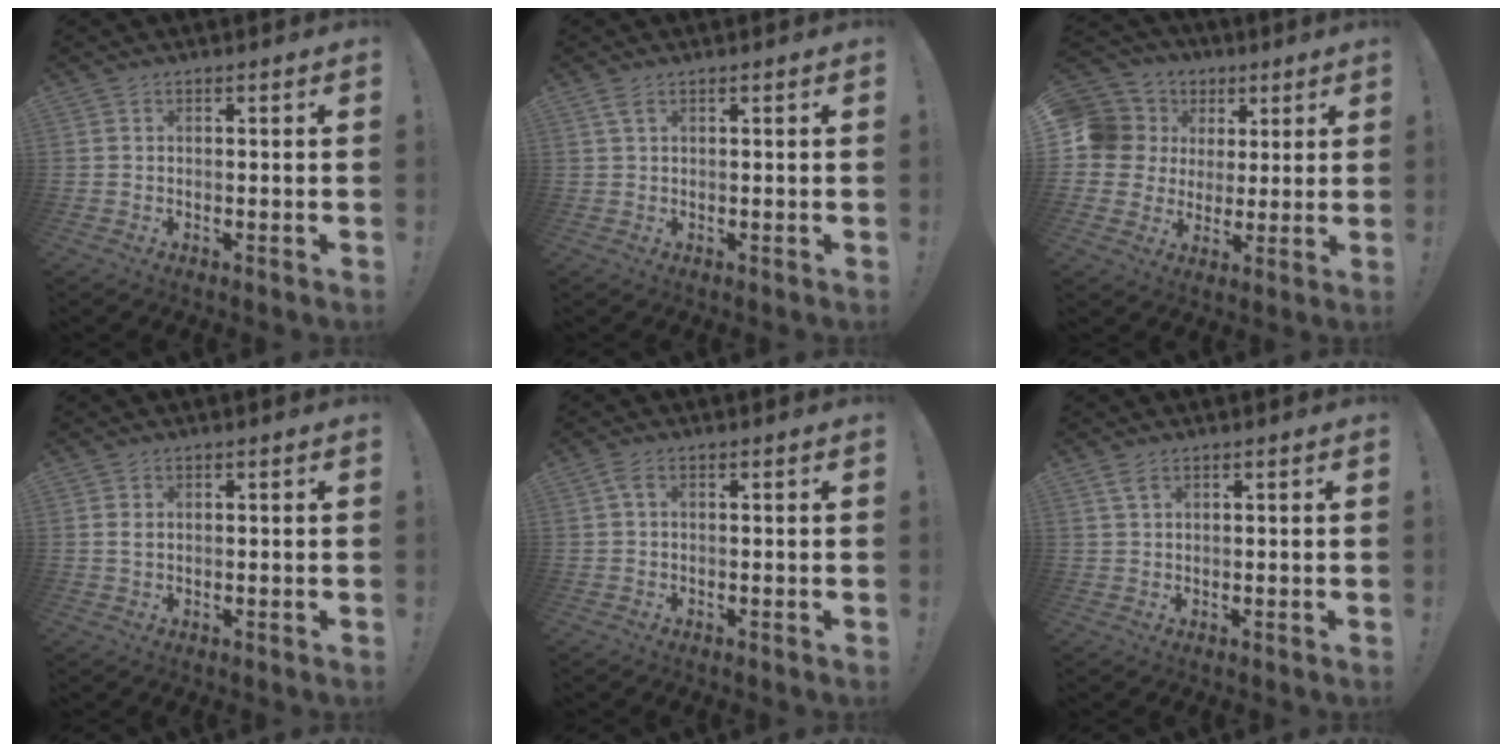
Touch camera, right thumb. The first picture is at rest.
{"total": 2.0, "force": [1.1, 0.6, 1.6], "torque": [-0.031, 0.000, 0.019]}
{"total": 12.1, "force": [3.4, 11.0, 3.8], "torque": [-0.083, -0.011, 0.083]}
{"total": 1.4, "force": [0.5, 0.7, 1.0], "torque": [-0.016, 0.001, 0.008]}
{"total": 2.3, "force": [0.6, 1.0, 2.0], "torque": [-0.041, 0.004, 0.012]}
{"total": 2.5, "force": [1.5, 0.9, 1.8], "torque": [-0.035, -0.002, 0.028]}